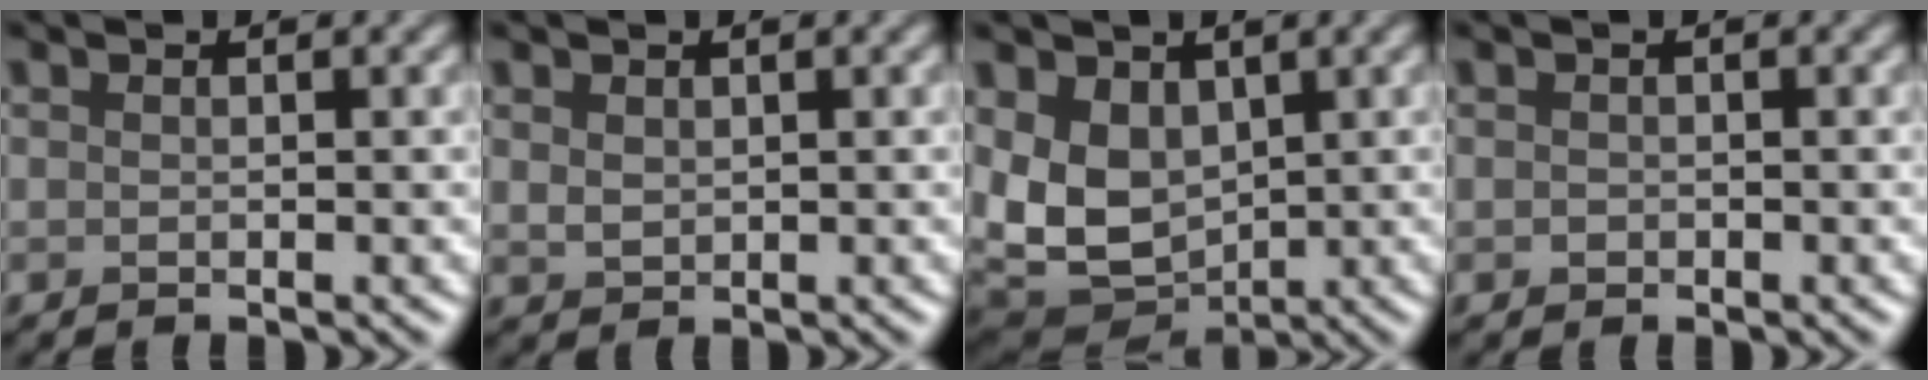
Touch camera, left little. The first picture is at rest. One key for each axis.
{"total": 1.2, "fx": 0.6, "fy": 0.9, "fz": 0.6, "tx": -0.012, "ty": -0.002, "tz": 0.016}
{"total": 6.6, "fx": 0.9, "fy": 4.8, "fz": 4.5, "tx": -0.106, "ty": -0.014, "tz": 0.020}
{"total": 0.6, "fx": -0.1, "fy": 0.5, "fz": 0.2, "tx": 0.001, "ty": -0.005, "tz": -0.004}